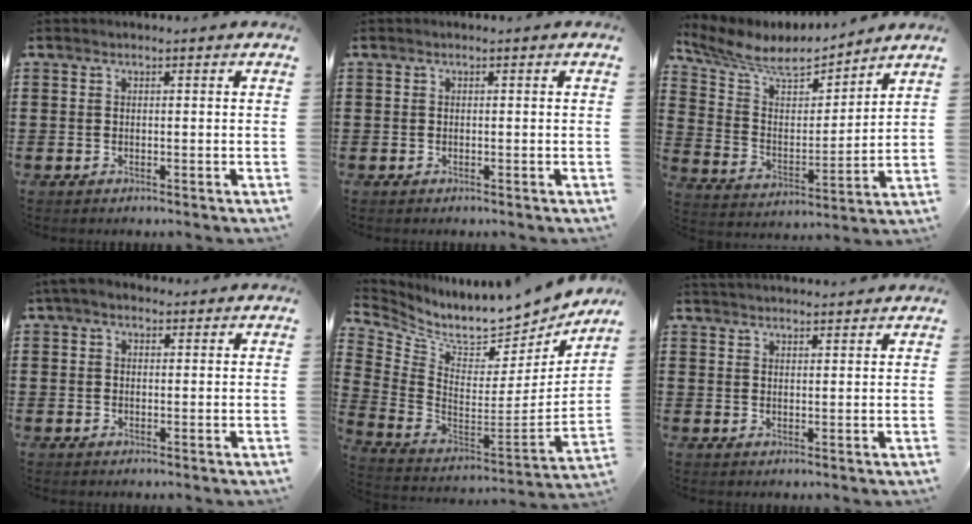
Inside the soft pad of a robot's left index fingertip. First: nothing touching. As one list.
[{"total": 0.0}, {"total": 7.0, "force": [5.9, 2.5, 2.8], "torque": [-0.086, -0.034, 0.101]}, {"total": 2.2, "force": [1.4, 1.6, 0.7], "torque": [-0.019, 0.008, 0.025]}, {"total": 7.6, "force": [7.1, 1.3, 2.5], "torque": [-0.075, -0.081, 0.113]}, {"total": 2.1, "force": [2.1, 0.0, -0.3], "torque": [-0.001, -0.004, 0.041]}]